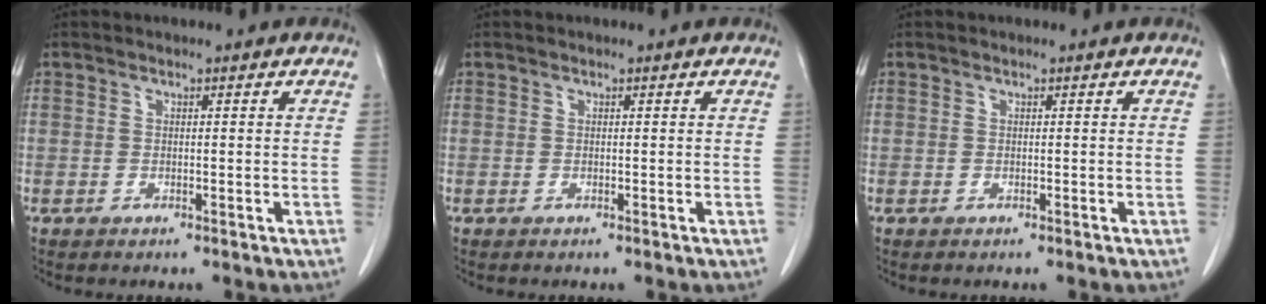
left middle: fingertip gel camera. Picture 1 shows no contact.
{"total": 0.0}
{"total": 0.0}